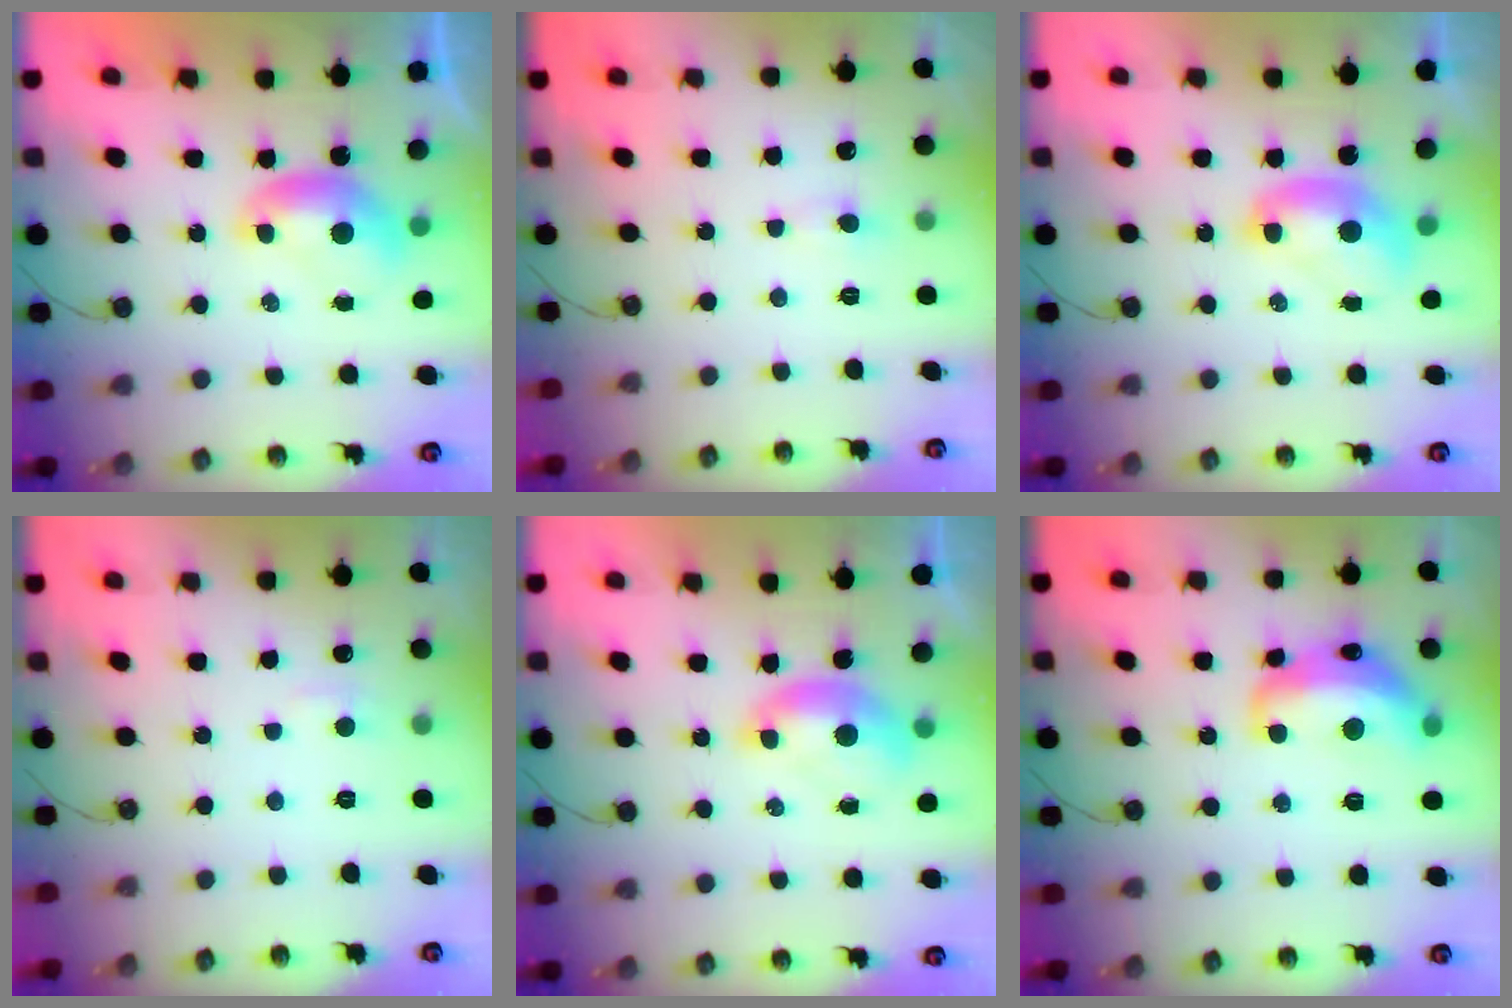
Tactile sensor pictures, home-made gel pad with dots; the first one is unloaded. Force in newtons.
{"total": 1.2, "press": 1.0, "slide": 0.6}
{"total": 2.0, "press": 2.0, "slide": 0.2}
{"total": 1.8, "press": 1.7, "slide": 0.6}
{"total": 1.8, "press": 1.7, "slide": 0.7}
{"total": 8.5, "press": 8.4, "slide": 0.8}